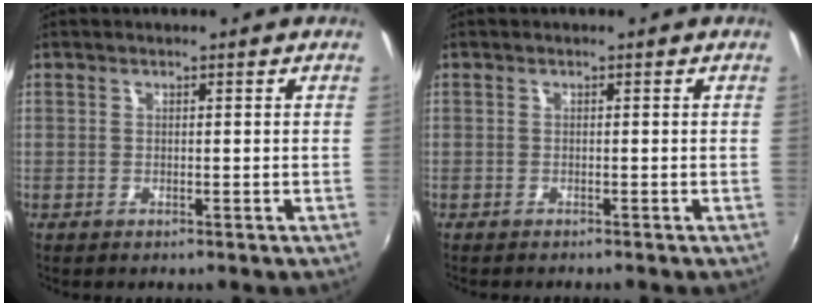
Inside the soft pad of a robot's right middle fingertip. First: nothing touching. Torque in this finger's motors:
{"motor_torque": [0.11, -0.18, 0.03, 0.01]}